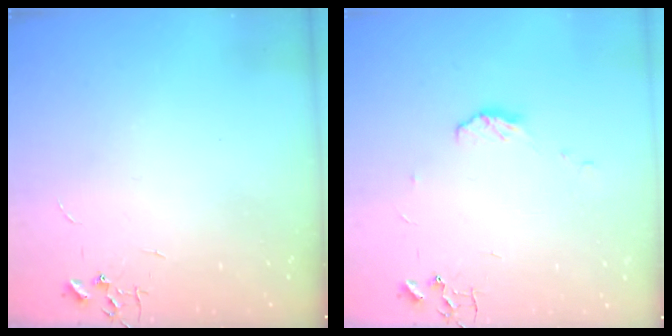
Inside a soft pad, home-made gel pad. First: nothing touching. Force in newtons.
{"total": 5.7, "press": 5.7, "slide": 0.4}